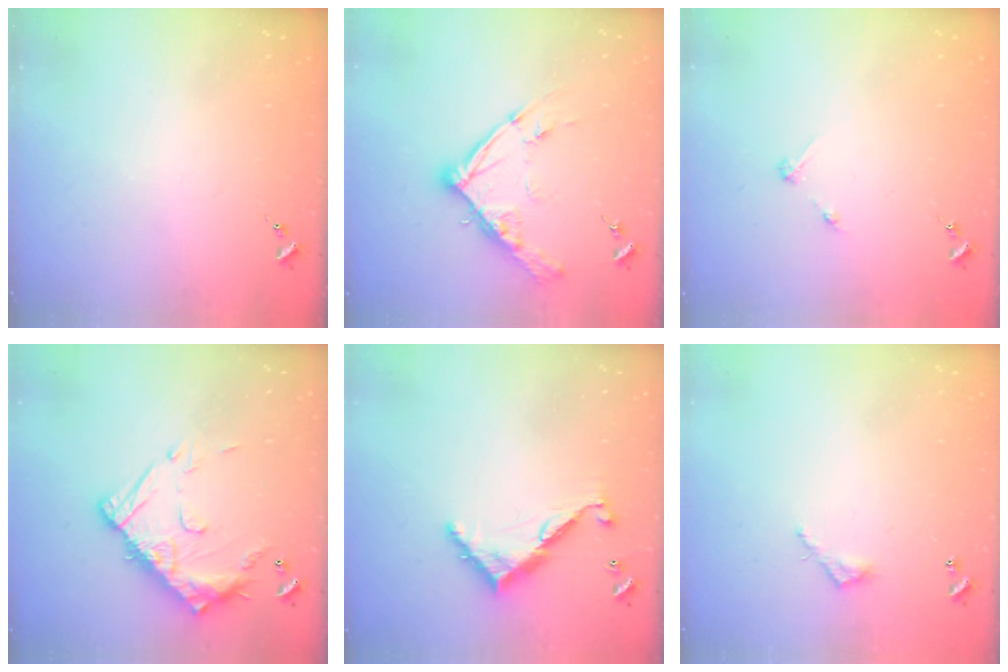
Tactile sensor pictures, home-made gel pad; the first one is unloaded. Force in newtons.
{"total": 13.3, "press": 13.2, "slide": 1.2}
{"total": 2.7, "press": 2.7, "slide": 0.3}
{"total": 15.4, "press": 15.4, "slide": 1.4}
{"total": 8.9, "press": 8.9, "slide": 0.6}
{"total": 3.9, "press": 3.9, "slide": 0.3}